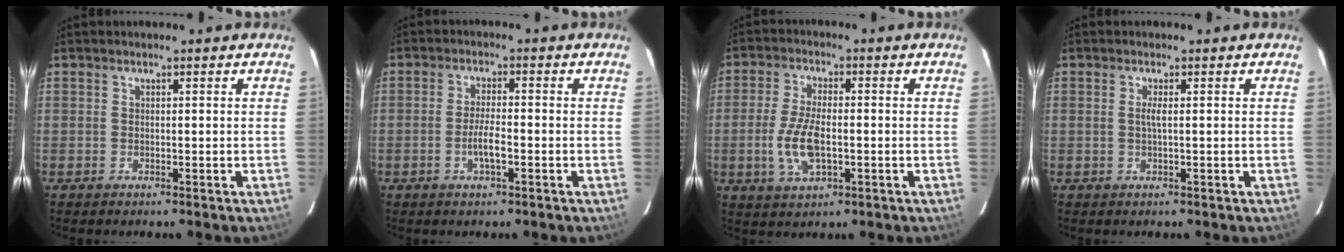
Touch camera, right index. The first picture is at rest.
{"total": 3.8, "force": [-1.6, 0.8, 3.4], "torque": [-0.069, -0.001, -0.028]}
{"total": 8.5, "force": [-1.9, 3.8, 7.4], "torque": [-0.157, -0.004, -0.034]}
{"total": 1.2, "force": [0.1, -0.2, 1.2], "torque": [-0.024, 0.000, 0.000]}